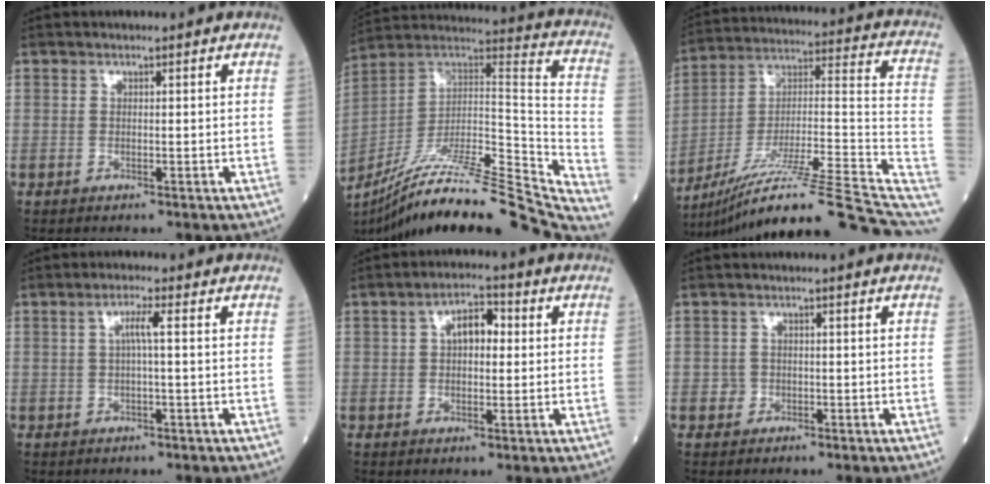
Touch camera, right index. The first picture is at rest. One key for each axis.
{"total": 36.6, "fx": -32.0, "fy": 1.1, "fz": 17.8, "tx": -0.205, "ty": -0.039, "tz": -0.472}
{"total": 26.9, "fx": -19.9, "fy": 0.2, "fz": 18.1, "tx": -0.222, "ty": 0.021, "tz": -0.321}
{"total": 2.7, "fx": 0.3, "fy": -0.1, "fz": 2.6, "tx": -0.050, "ty": 0.006, "tz": 0.005}
{"total": 5.2, "fx": 0.9, "fy": 2.7, "fz": 4.4, "tx": -0.072, "ty": 0.021, "tz": 0.013}
{"total": 1.3, "fx": -0.6, "fy": 1.2, "fz": 0.0, "tx": 0.006, "ty": 0.008, "tz": -0.013}